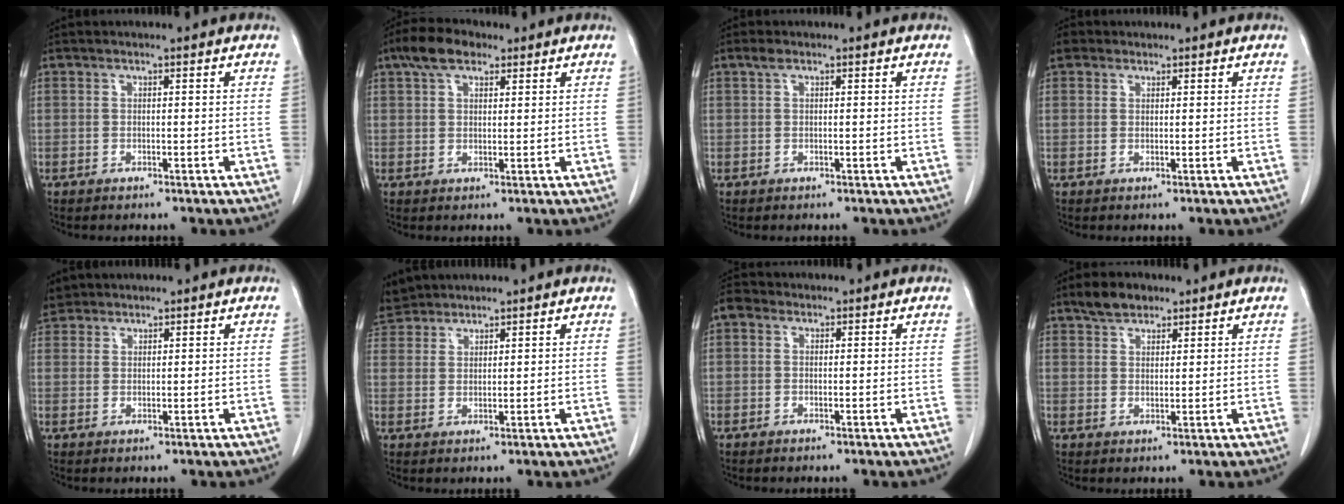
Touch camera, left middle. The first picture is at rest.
{"total": 5.7, "force": [3.5, 2.9, 3.3], "torque": [-0.065, 0.021, 0.065]}
{"total": 1.0, "force": [0.6, 0.5, 0.6], "torque": [-0.013, 0.013, 0.011]}
{"total": 2.5, "force": [1.5, 1.8, 0.6], "torque": [-0.014, 0.018, 0.027]}
{"total": 3.6, "force": [3.1, 1.8, 0.1], "torque": [-0.006, 0.012, 0.060]}
{"total": 5.2, "force": [5.0, 1.4, 0.2], "torque": [-0.010, 0.018, 0.100]}
{"total": 1.9, "force": [0.7, 1.5, 0.9], "torque": [-0.019, 0.014, 0.009]}
{"total": 4.2, "force": [3.3, 2.1, 1.6], "torque": [-0.033, 0.009, 0.061]}